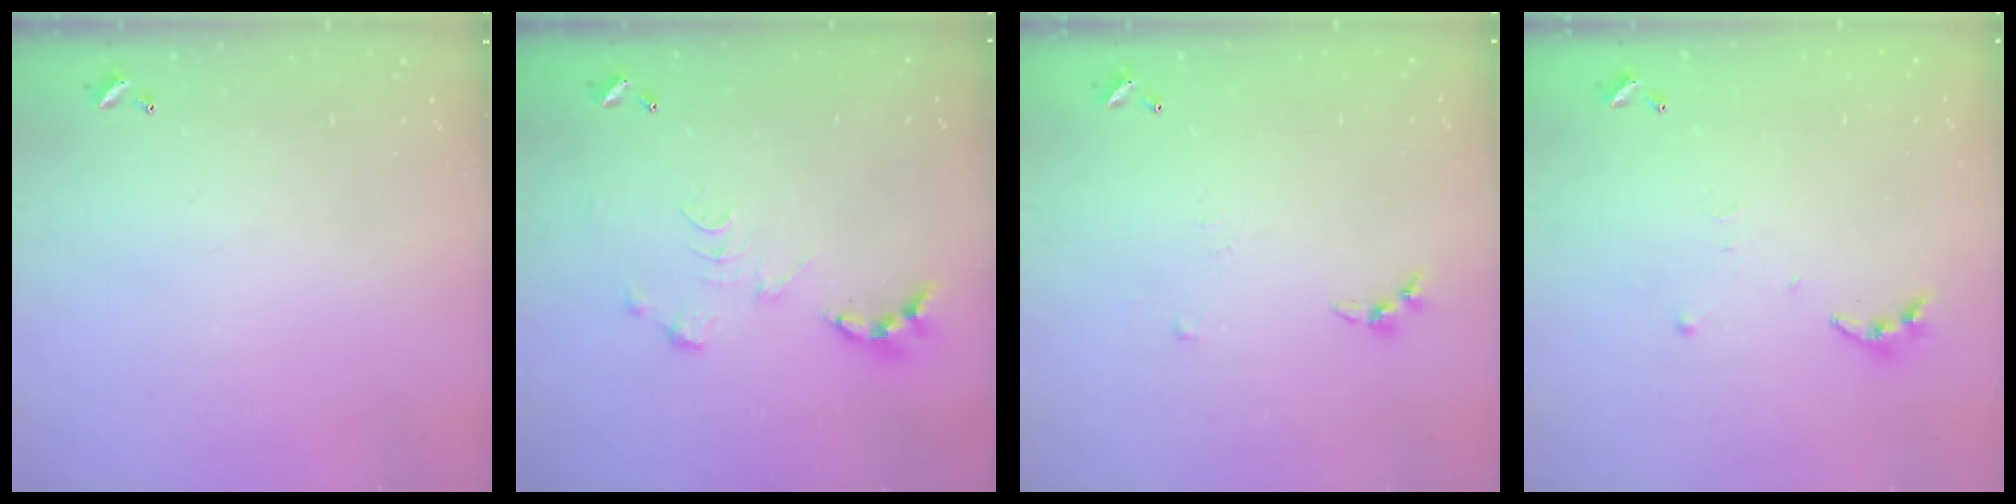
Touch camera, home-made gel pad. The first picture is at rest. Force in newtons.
{"total": 0.0}
{"total": 3.3, "press": 3.3, "slide": 0.5}
{"total": 3.8, "press": 3.8, "slide": 0.4}